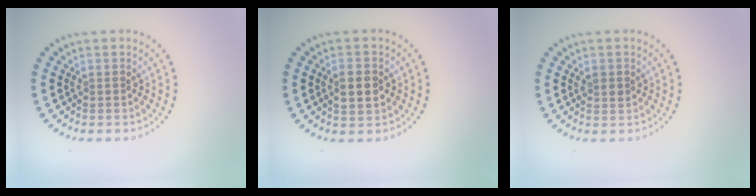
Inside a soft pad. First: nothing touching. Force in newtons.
{"total": 2.6, "press": 2.6, "slide": 0.2}
{"total": 1.2, "press": 1.2, "slide": 0.2}